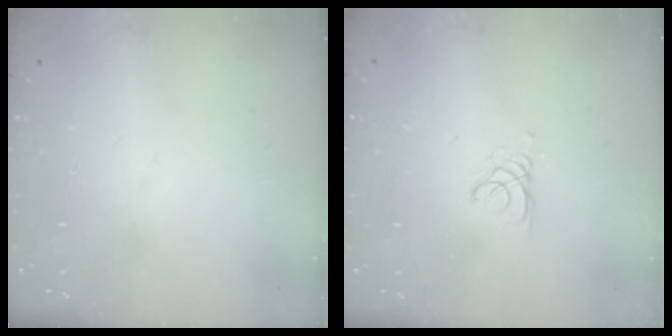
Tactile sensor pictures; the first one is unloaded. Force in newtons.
{"total": 1.1, "press": 1.1, "slide": 0.1}